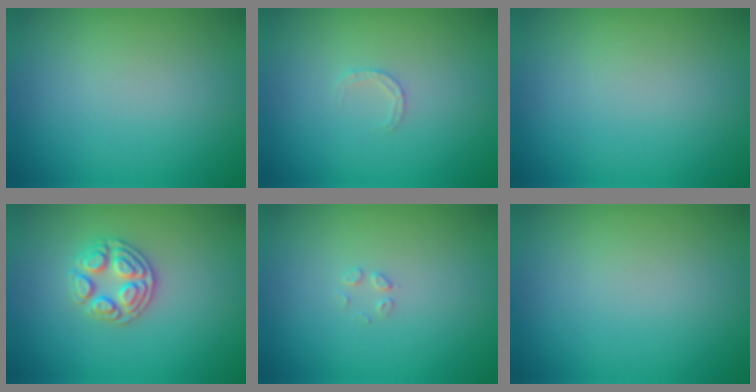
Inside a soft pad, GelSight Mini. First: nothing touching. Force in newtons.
{"total": 0.9, "press": 0.9, "slide": 0.2}
{"total": 0.0}
{"total": 2.9, "press": 2.7, "slide": 1.0}
{"total": 0.8, "press": 0.8, "slide": 0.0}
{"total": 0.0}